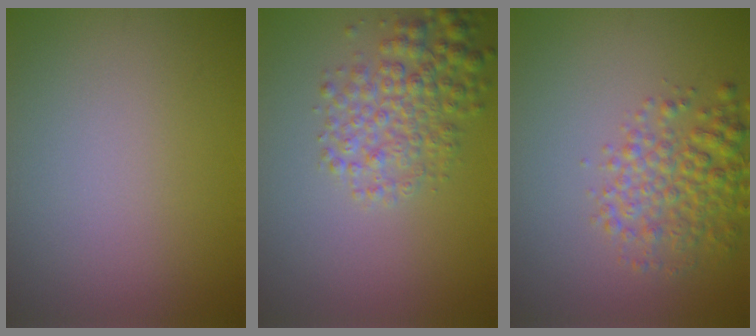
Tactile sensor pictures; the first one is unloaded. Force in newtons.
{"total": 4.2, "press": 4.2, "slide": 0.1}
{"total": 4.4, "press": 4.4, "slide": 0.2}